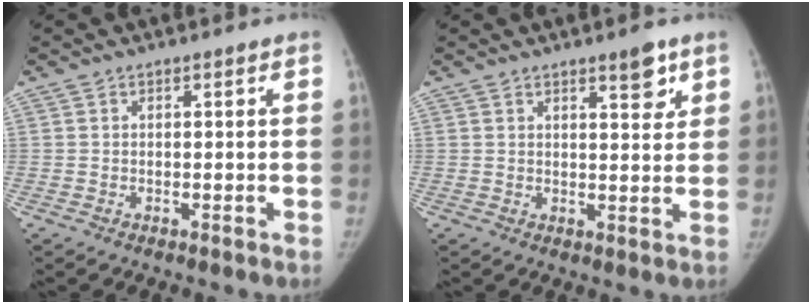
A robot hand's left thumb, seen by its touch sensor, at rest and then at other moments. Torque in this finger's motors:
{"motor_torque": [-0.15, 0.02, 0.47, 0.01, -0.06]}